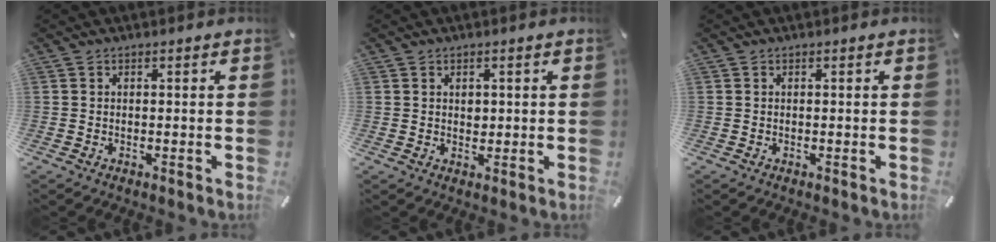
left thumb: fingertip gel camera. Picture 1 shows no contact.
{"total": 1.5, "force": [0.4, 1.2, 0.8], "torque": [-0.009, 0.001, 0.005]}
{"total": 0.0}